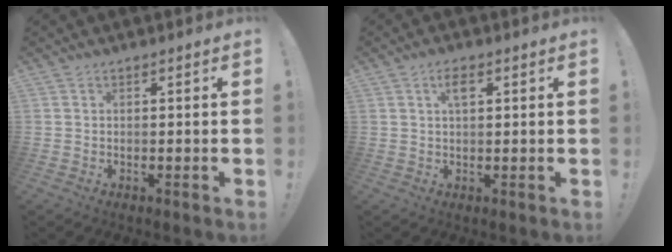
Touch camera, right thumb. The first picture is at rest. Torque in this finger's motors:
{"motor_torque": [-0.22, 0.30, 0.36, -0.03, -0.02]}